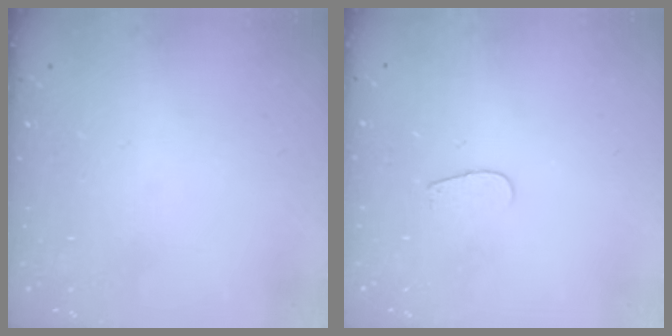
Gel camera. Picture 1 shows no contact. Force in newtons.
{"total": 2.6, "press": 2.5, "slide": 0.3}